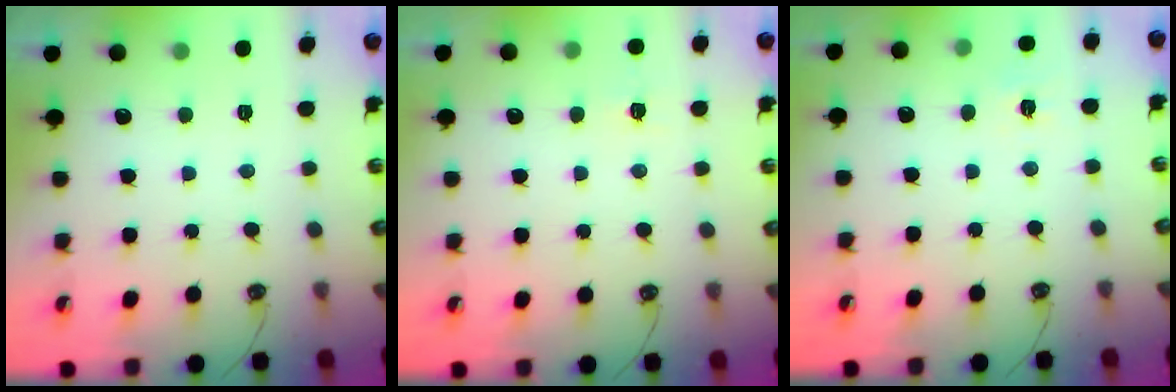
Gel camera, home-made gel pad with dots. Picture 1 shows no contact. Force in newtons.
{"total": 4.9, "press": 4.9, "slide": 0.5}
{"total": 5.6, "press": 5.5, "slide": 0.7}